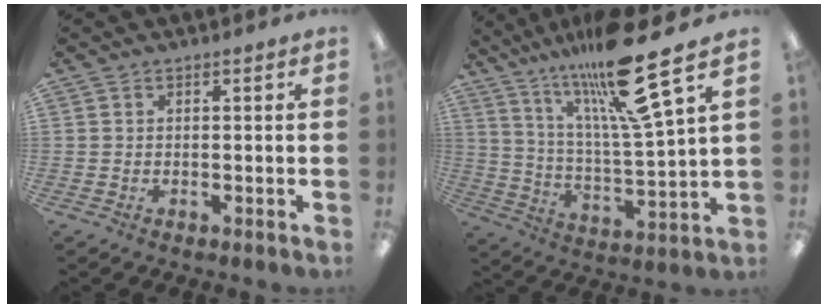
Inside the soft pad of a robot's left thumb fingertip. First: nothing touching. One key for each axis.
{"total": 21.6, "fx": 16.2, "fy": 2.3, "fz": 14.2, "tx": -0.252, "ty": -0.090, "tz": 0.256}